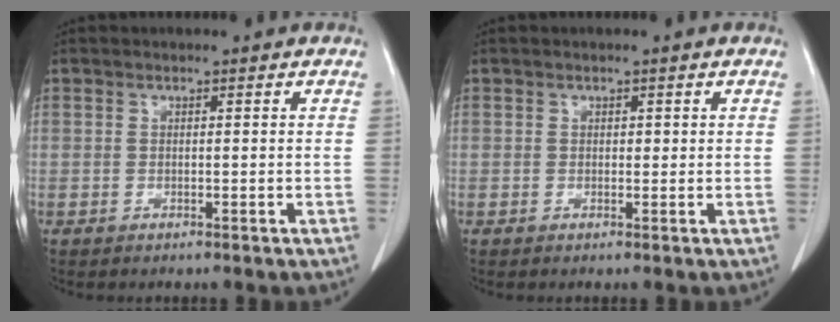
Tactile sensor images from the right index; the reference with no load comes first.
{"total": 0.7, "force": [0.2, 0.6, 0.4], "torque": [0.001, 0.001, 0.002]}